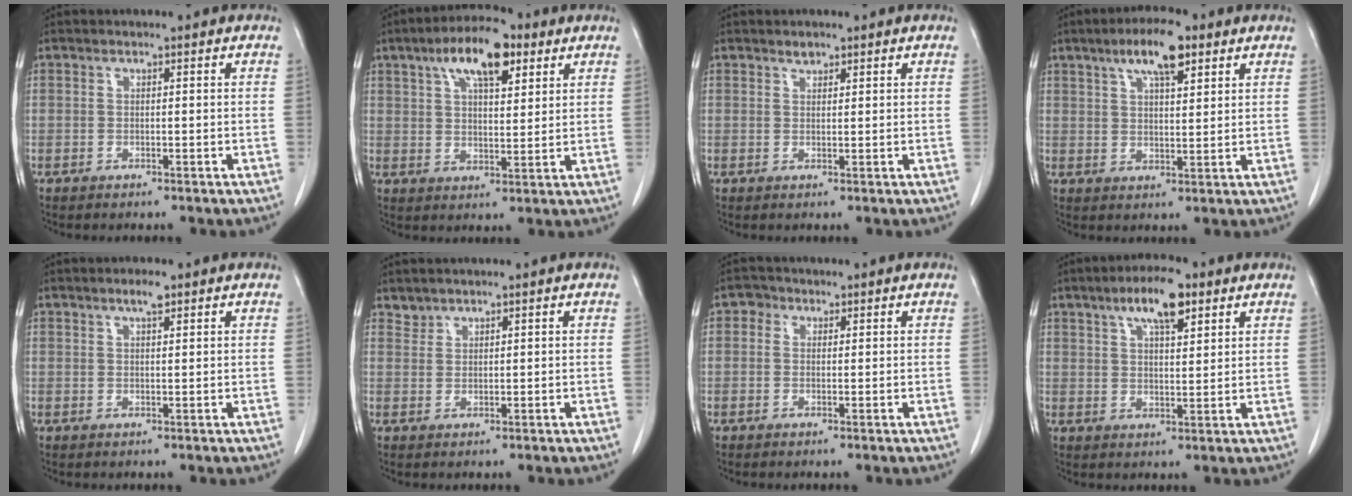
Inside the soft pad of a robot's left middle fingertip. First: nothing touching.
{"total": 10.4, "force": [5.7, 3.5, 8.0], "torque": [-0.139, 0.020, 0.095]}
{"total": 1.1, "force": [1.0, 0.5, 0.3], "torque": [-0.007, -0.004, 0.016]}
{"total": 7.9, "force": [4.7, 2.0, 6.0], "torque": [-0.108, 0.011, 0.078]}
{"total": 2.1, "force": [1.5, 0.4, 1.4], "torque": [-0.029, 0.001, 0.026]}
{"total": 1.5, "force": [1.4, 0.5, -0.3], "torque": [0.009, 0.004, 0.025]}
{"total": 1.6, "force": [0.8, 1.4, 0.4], "torque": [-0.003, 0.001, 0.007]}
{"total": 8.0, "force": [4.8, 2.2, 6.0], "torque": [-0.108, 0.010, 0.079]}